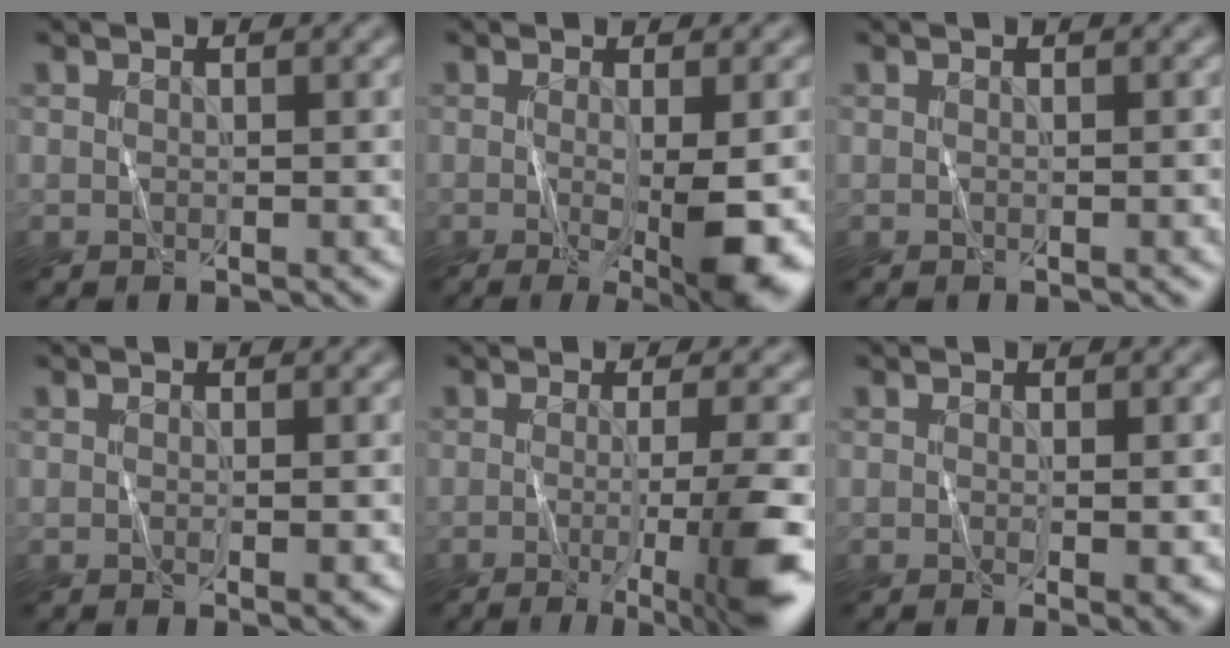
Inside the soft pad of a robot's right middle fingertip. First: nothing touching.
{"total": 6.1, "force": [-1.1, 1.3, 5.9], "torque": [-0.091, -0.017, -0.010]}
{"total": 1.0, "force": [-0.2, 0.3, 0.9], "torque": [-0.006, 0.002, -0.004]}
{"total": 0.7, "force": [-0.1, 0.1, 0.7], "torque": [-0.009, -0.003, -0.004]}
{"total": 7.9, "force": [-2.2, 1.5, 7.5], "torque": [-0.104, -0.012, -0.032]}
{"total": 1.4, "force": [-0.2, 0.1, 1.4], "torque": [-0.020, -0.005, -0.003]}